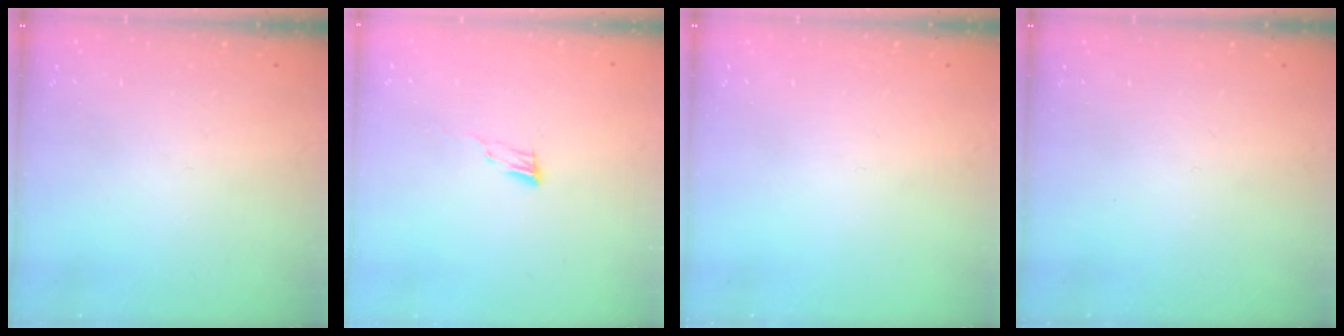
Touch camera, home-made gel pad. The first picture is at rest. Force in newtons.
{"total": 4.8, "press": 4.7, "slide": 1.0}
{"total": 0.0}
{"total": 0.0}